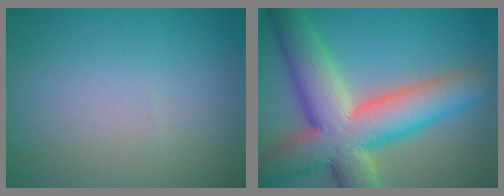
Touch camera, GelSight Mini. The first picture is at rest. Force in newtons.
{"total": 12.7, "press": 12.7, "slide": 1.2}